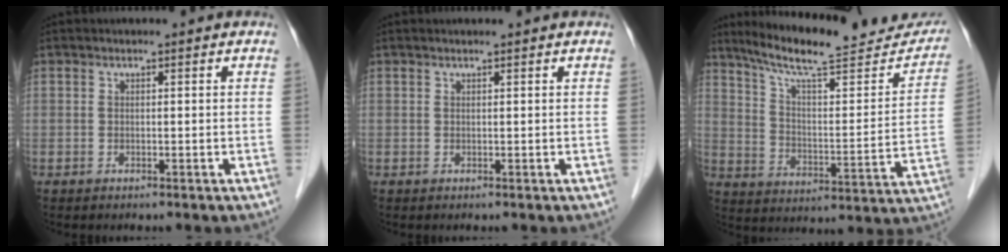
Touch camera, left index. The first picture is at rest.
{"total": 1.1, "force": [1.1, -0.1, 0.4], "torque": [-0.006, 0.012, 0.019]}
{"total": 23.2, "force": [20.4, 4.1, 10.4], "torque": [-0.153, -0.019, 0.285]}